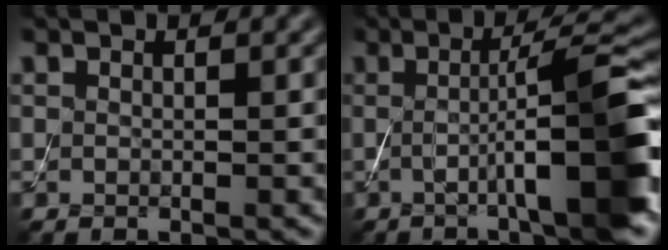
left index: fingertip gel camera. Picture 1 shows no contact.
{"total": 10.4, "force": [-1.4, 1.8, 10.1], "torque": [-0.123, 0.009, -0.030]}